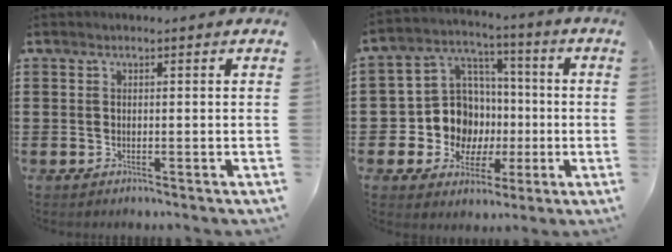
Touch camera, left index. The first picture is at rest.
{"total": 10.8, "force": [-1.3, 10.2, 3.4], "torque": [-0.113, 0.010, -0.016]}